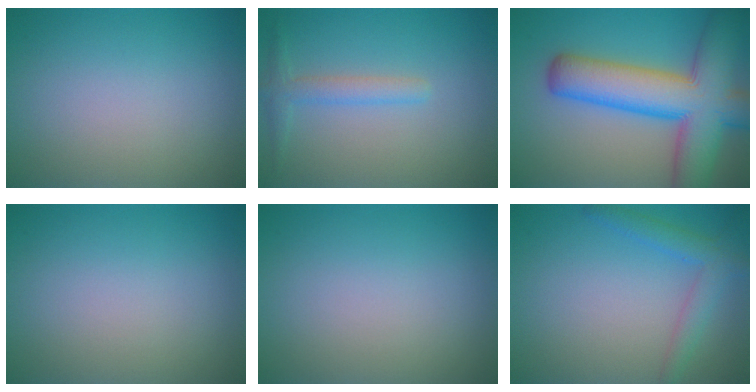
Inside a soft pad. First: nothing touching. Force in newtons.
{"total": 2.0, "press": 2.0, "slide": 0.1}
{"total": 11.8, "press": 11.8, "slide": 0.6}
{"total": 0.0}
{"total": 0.0}
{"total": 2.9, "press": 2.9, "slide": 0.1}